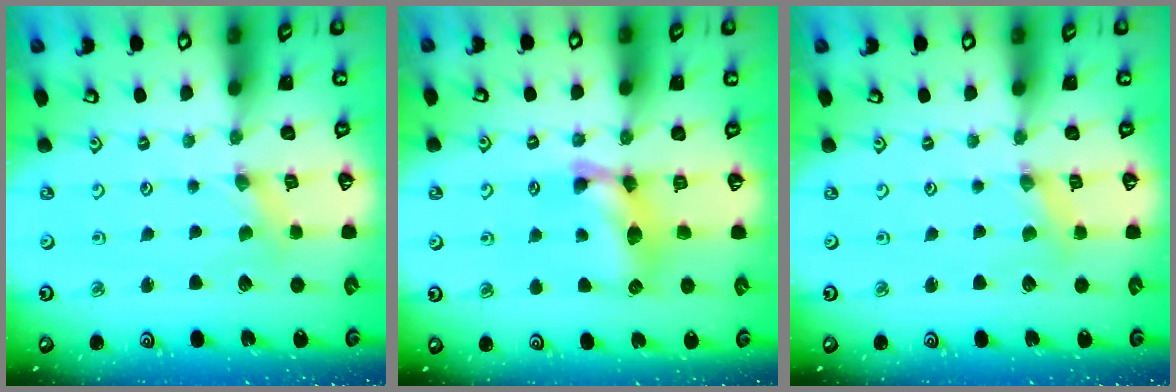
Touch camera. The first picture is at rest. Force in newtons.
{"total": 12.7, "press": 12.7, "slide": 0.6}
{"total": 1.6, "press": 1.6, "slide": 0.3}